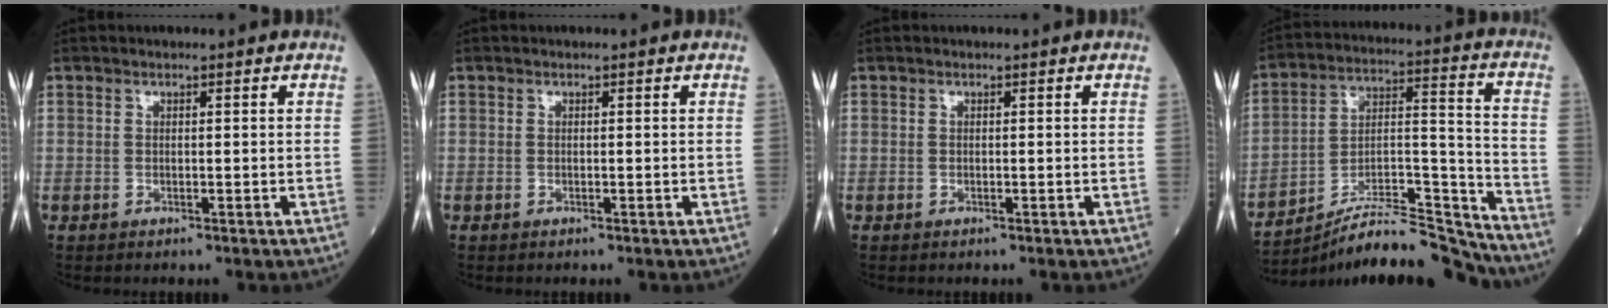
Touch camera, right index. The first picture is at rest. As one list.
[{"total": 0.0}, {"total": 0.0}, {"total": 21.3, "force": [-20.1, 1.4, 6.9], "torque": [-0.123, 0.024, -0.329]}]